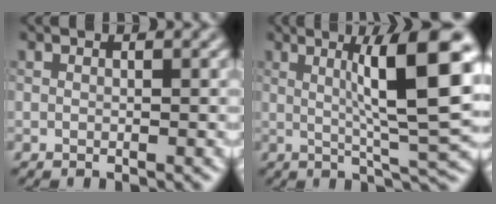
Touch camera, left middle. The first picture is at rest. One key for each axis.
{"total": 9.9, "fx": 2.1, "fy": 1.4, "fz": 9.6, "tx": -0.129, "ty": 0.005, "tz": 0.035}